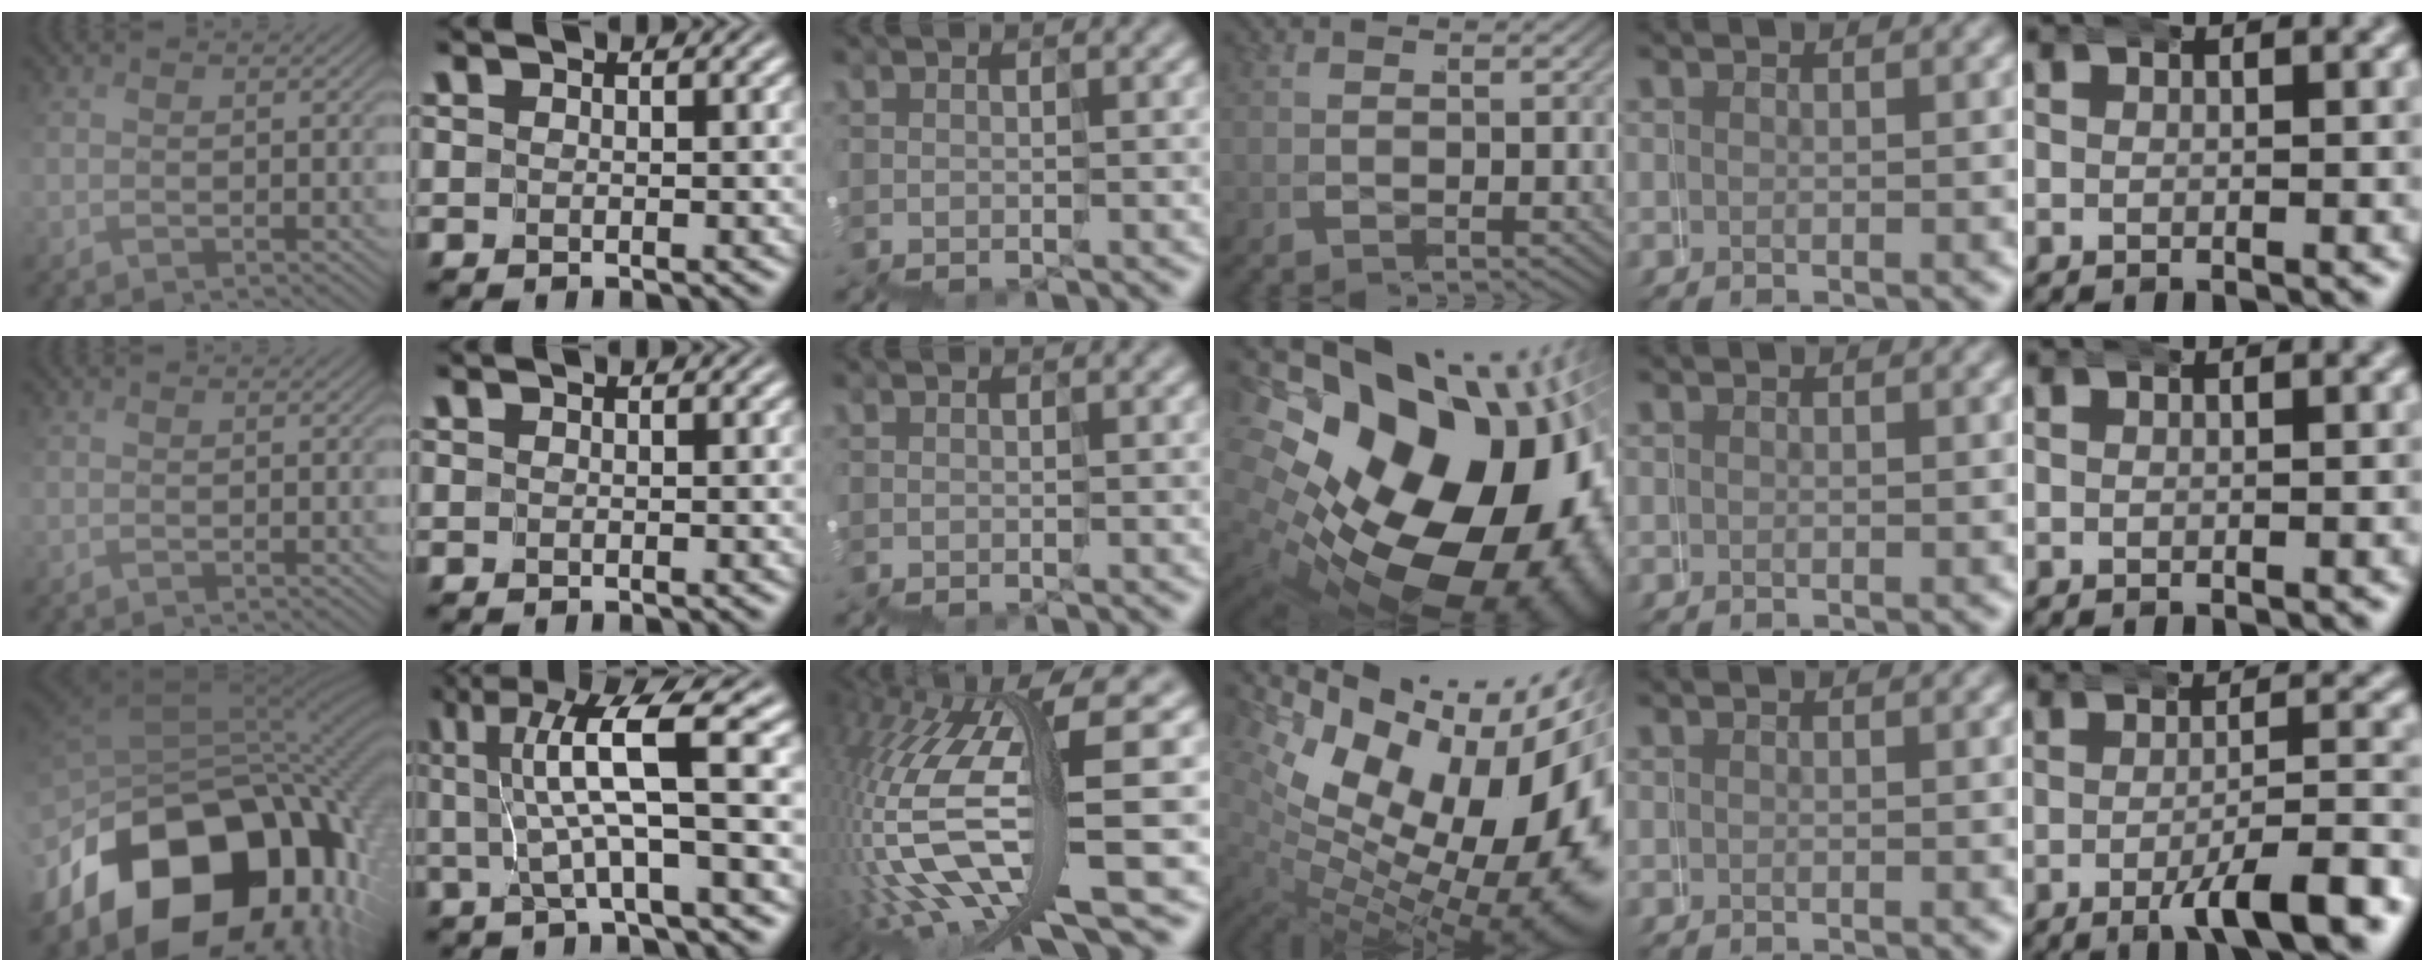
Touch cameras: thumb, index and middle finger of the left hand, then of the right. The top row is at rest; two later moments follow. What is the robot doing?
{"motion": "wrap", "object": "duck tape"}